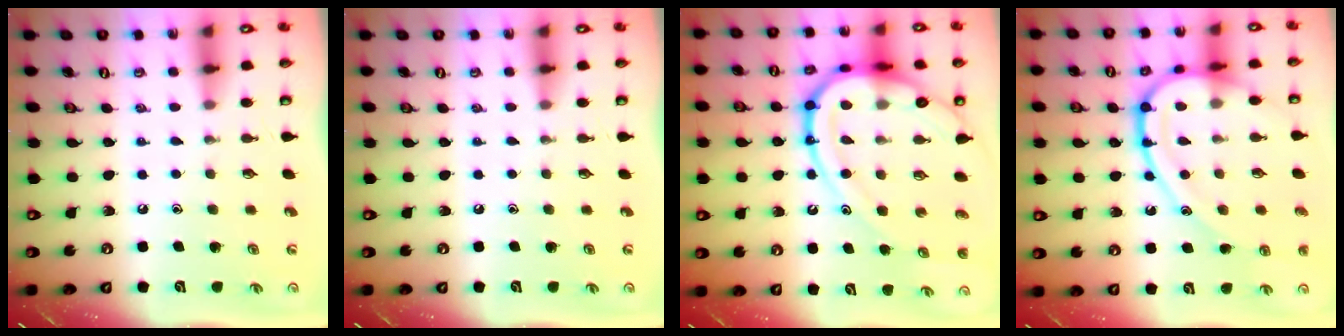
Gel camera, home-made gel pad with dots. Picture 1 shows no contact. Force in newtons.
{"total": 0.0}
{"total": 21.8, "press": 21.7, "slide": 2.2}
{"total": 18.6, "press": 18.5, "slide": 1.0}